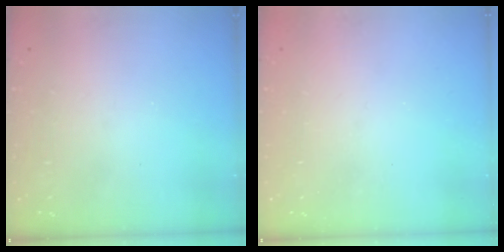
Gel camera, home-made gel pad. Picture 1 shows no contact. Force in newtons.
{"total": 0.0}